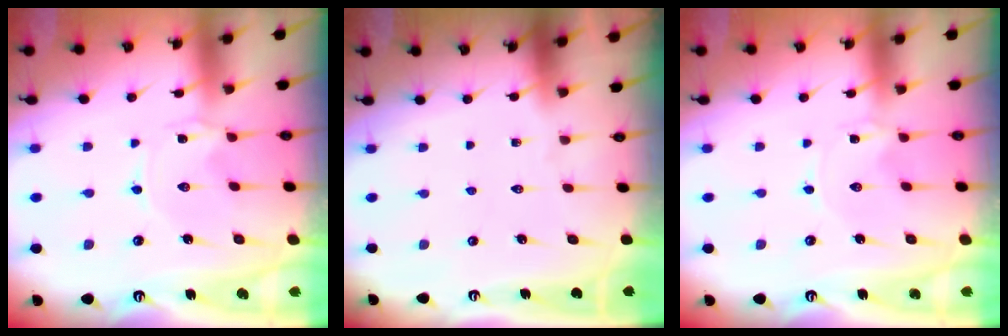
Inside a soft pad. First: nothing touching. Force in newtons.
{"total": 0.0}
{"total": 0.0}